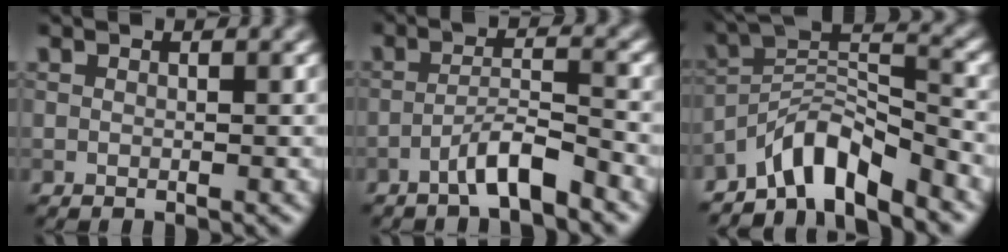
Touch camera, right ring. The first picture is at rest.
{"total": 3.6, "force": [-2.6, 0.5, 2.5], "torque": [-0.042, 0.013, -0.051]}
{"total": 6.5, "force": [-5.3, 1.6, 3.5], "torque": [-0.052, 0.007, -0.104]}